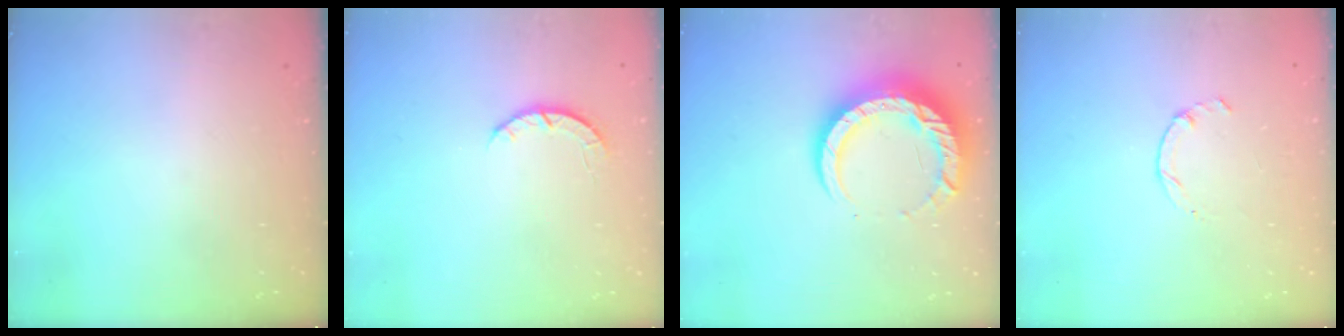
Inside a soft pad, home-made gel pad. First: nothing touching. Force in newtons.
{"total": 2.7, "press": 2.6, "slide": 0.4}
{"total": 13.5, "press": 13.4, "slide": 1.5}
{"total": 1.3, "press": 1.2, "slide": 0.4}